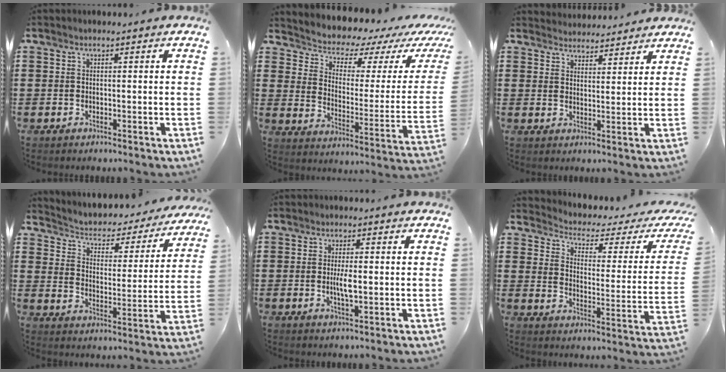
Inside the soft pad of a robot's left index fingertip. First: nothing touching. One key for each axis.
{"total": 5.4, "fx": 5.0, "fy": 1.8, "fz": 0.9, "tx": -0.045, "ty": -0.046, "tz": 0.081}
{"total": 3.2, "fx": 3.1, "fy": 0.6, "fz": -0.1, "tx": -0.007, "ty": -0.007, "tz": 0.061}
{"total": 2.2, "fx": 1.8, "fy": 1.0, "fz": 0.7, "tx": -0.030, "ty": -0.023, "tz": 0.017}
{"total": 3.3, "fx": -0.1, "fy": 0.7, "fz": 3.2, "tx": -0.059, "ty": -0.003, "tz": -0.002}
{"total": 2.3, "fx": 1.6, "fy": 0.9, "fz": 1.5, "tx": -0.045, "ty": -0.020, "tz": 0.016}